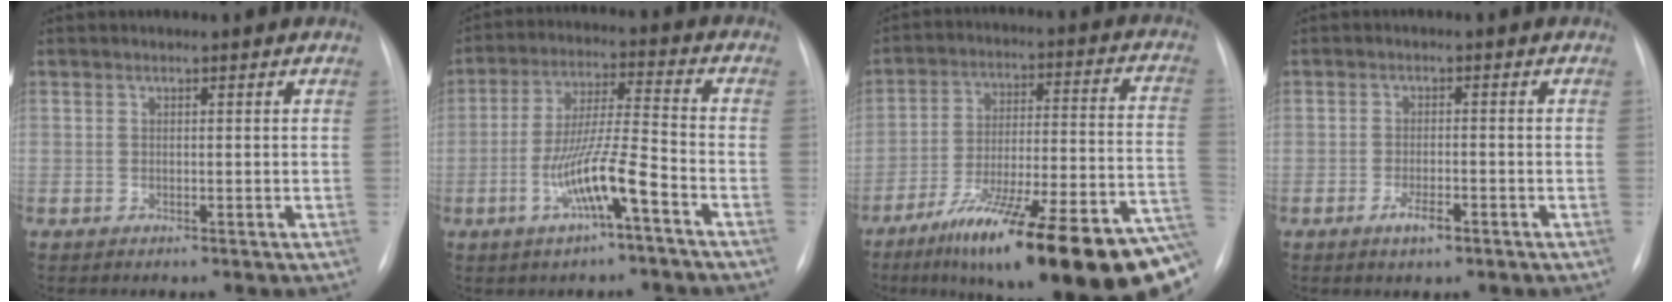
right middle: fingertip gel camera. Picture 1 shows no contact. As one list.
[{"total": 9.8, "force": [-4.3, 0.5, 8.7], "torque": [-0.173, 0.004, -0.080]}, {"total": 27.4, "force": [-16.9, 3.8, 21.3], "torque": [-0.228, 0.002, -0.263]}, {"total": 2.9, "force": [-1.7, 0.8, 2.2], "torque": [-0.042, 0.000, -0.029]}]